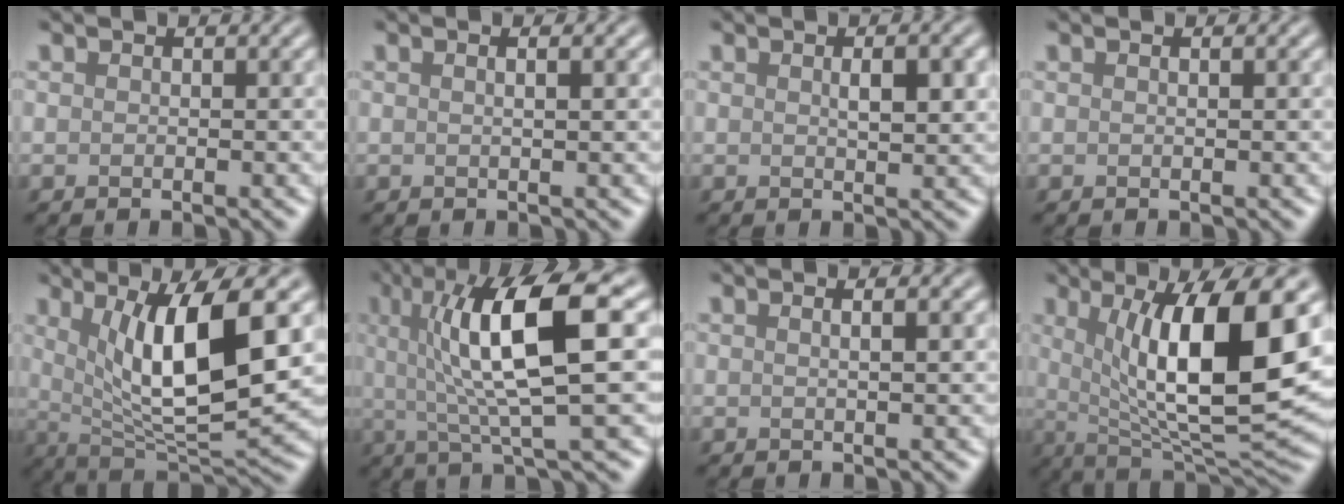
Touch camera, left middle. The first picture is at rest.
{"total": 1.6, "force": [0.6, 0.6, 1.4], "torque": [-0.009, -0.001, -0.002]}
{"total": 2.6, "force": [0.6, 0.8, 2.4], "torque": [-0.037, 0.001, 0.011]}
{"total": 0.6, "force": [0.3, 0.2, 0.5], "torque": [-0.007, 0.002, 0.000]}
{"total": 9.7, "force": [2.3, 2.7, 9.0], "torque": [-0.142, -0.014, 0.046]}
{"total": 10.2, "force": [2.1, 2.2, 9.8], "torque": [-0.152, 0.003, 0.038]}
{"total": 2.4, "force": [0.9, 1.0, 2.0], "torque": [-0.012, 0.004, -0.010]}
{"total": 13.1, "force": [2.5, 3.7, 12.3], "torque": [-0.182, -0.008, 0.046]}